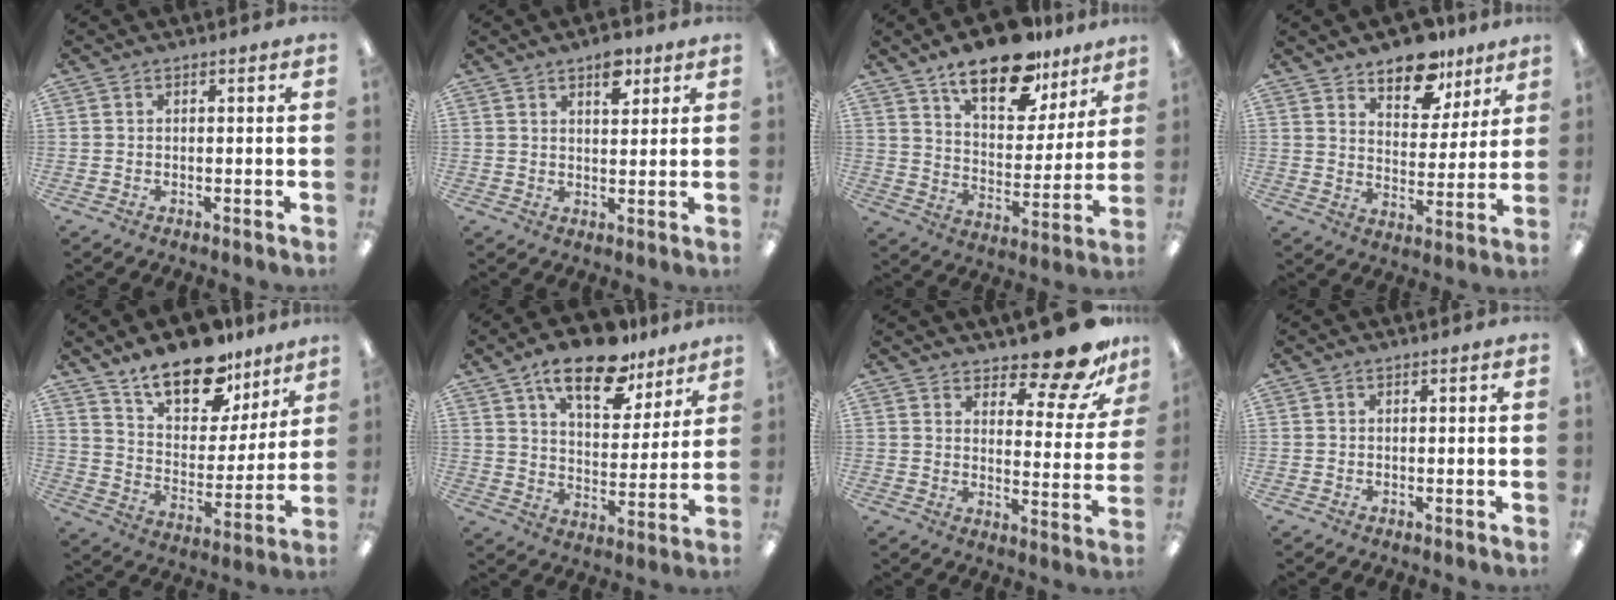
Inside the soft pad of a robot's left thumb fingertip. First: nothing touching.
{"total": 6.0, "force": [4.1, 2.8, 3.5], "torque": [-0.029, -0.024, 0.065]}
{"total": 18.1, "force": [13.2, 7.9, 9.5], "torque": [-0.143, -0.076, 0.226]}
{"total": 11.5, "force": [9.5, 5.5, 3.3], "torque": [-0.047, -0.062, 0.176]}
{"total": 17.9, "force": [13.6, 8.3, 8.2], "torque": [-0.134, -0.090, 0.241]}
{"total": 16.1, "force": [11.5, 6.7, 9.1], "torque": [-0.137, -0.062, 0.196]}
{"total": 13.3, "force": [11.1, 3.8, 6.4], "torque": [-0.074, -0.094, 0.186]}
{"total": 0.0}